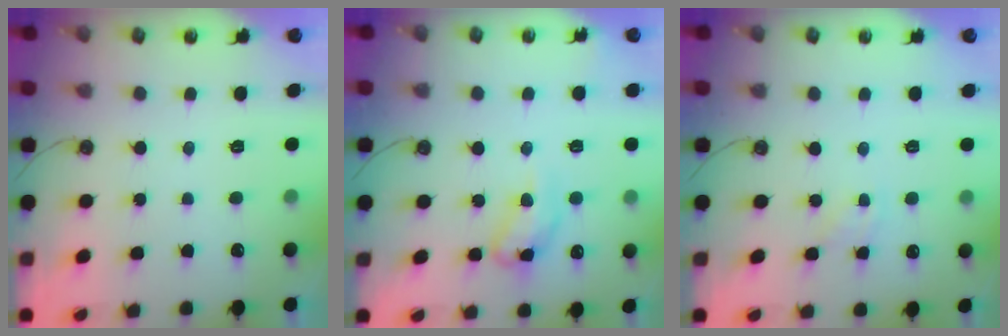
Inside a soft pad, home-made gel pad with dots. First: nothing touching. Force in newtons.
{"total": 12.9, "press": 12.9, "slide": 0.8}
{"total": 2.3, "press": 2.2, "slide": 0.4}